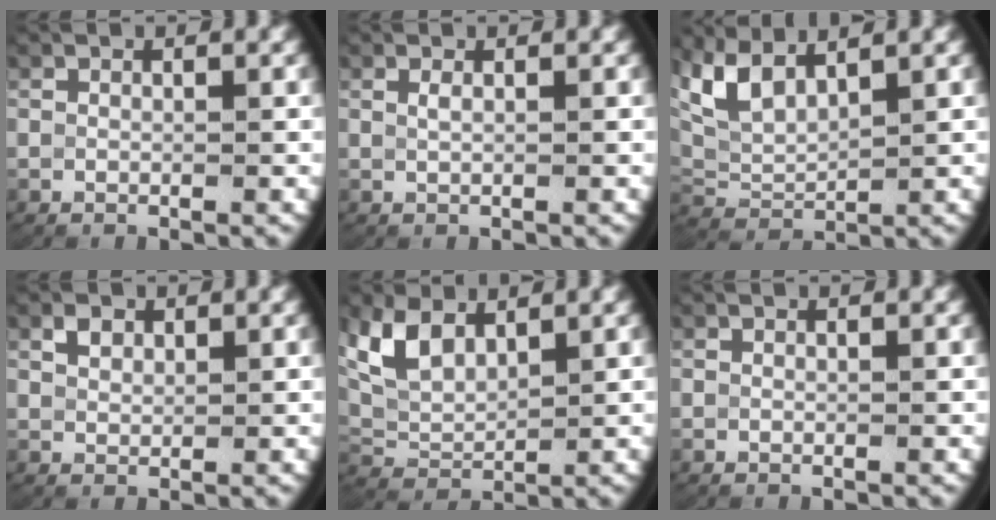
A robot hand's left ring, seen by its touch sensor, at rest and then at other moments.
{"total": 0.6, "force": [0.3, -0.1, 0.5], "torque": [-0.018, -0.004, 0.011]}
{"total": 6.7, "force": [2.5, 4.7, 4.0], "torque": [-0.120, -0.011, 0.049]}
{"total": 1.3, "force": [0.9, 0.5, 0.7], "torque": [-0.012, -0.004, 0.026]}
{"total": 6.0, "force": [2.4, 4.0, 3.8], "torque": [-0.109, -0.015, 0.054]}
{"total": 0.0}